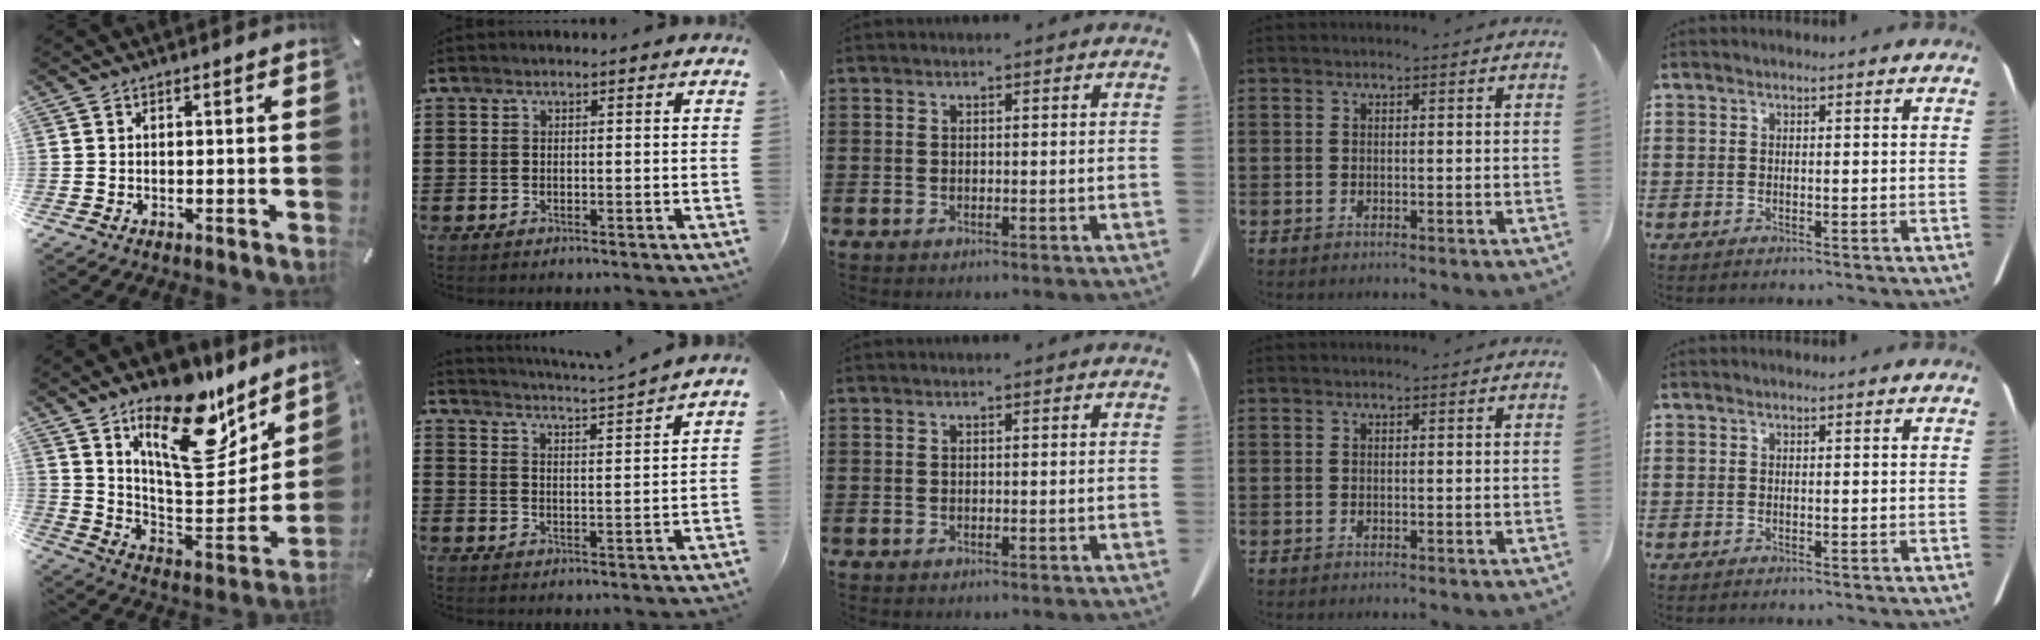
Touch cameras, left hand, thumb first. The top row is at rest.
{"thumb": {"total": 22.7, "force": [15.5, 9.9, 13.2], "torque": [-0.192, -0.113, 0.267]}, "index": {"total": 3.4, "force": [3.2, -1.1, 0.7], "torque": [-0.027, -0.025, 0.050]}}